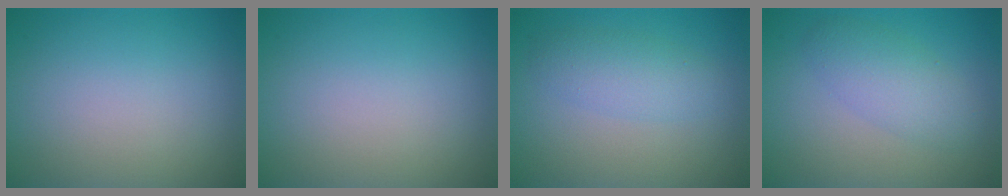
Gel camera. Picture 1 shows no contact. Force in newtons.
{"total": 0.0}
{"total": 2.7, "press": 2.7, "slide": 0.0}
{"total": 3.2, "press": 3.2, "slide": 0.1}